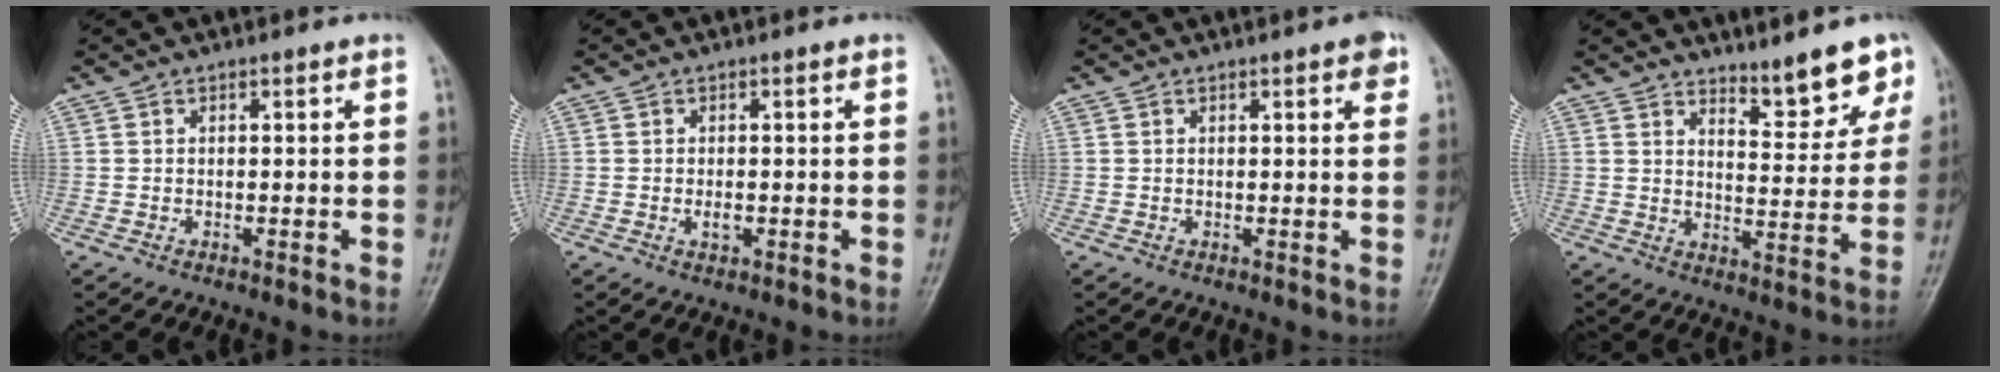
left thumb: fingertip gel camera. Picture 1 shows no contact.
{"total": 1.3, "force": [-0.3, 0.7, 1.1], "torque": [-0.018, -0.001, -0.004]}
{"total": 2.4, "force": [1.3, 0.6, 2.0], "torque": [-0.019, -0.002, 0.012]}
{"total": 8.0, "force": [6.5, 2.2, 4.1], "torque": [-0.026, -0.053, 0.098]}